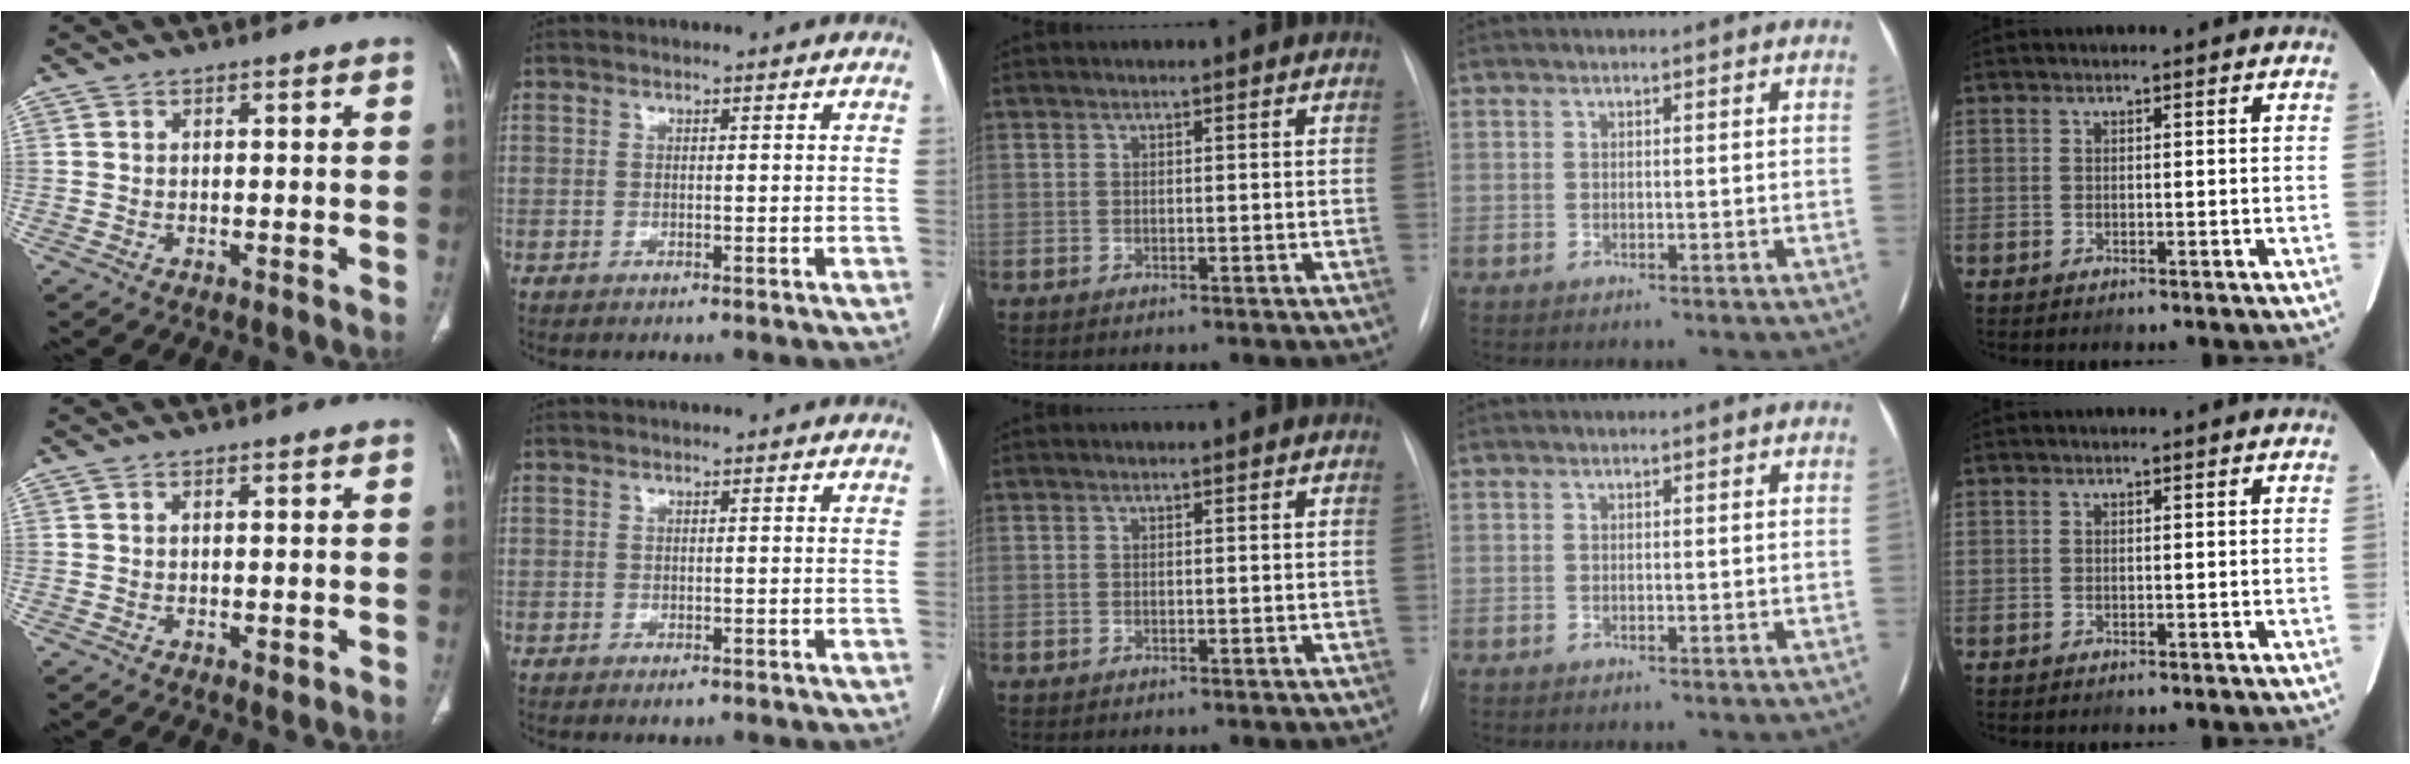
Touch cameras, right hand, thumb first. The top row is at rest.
{"thumb": {"total": 1.5, "force": [-0.3, 0.8, 1.3], "torque": [-0.017, -0.002, -0.001]}, "index": {"total": 0.9, "force": [-0.5, 0.5, 0.6], "torque": [-0.004, 0.001, -0.004]}}